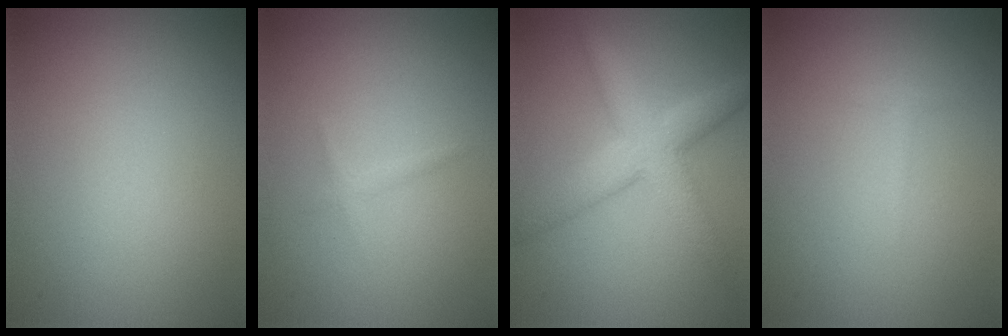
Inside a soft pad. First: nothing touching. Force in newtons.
{"total": 0.6, "press": 0.6, "slide": 0.1}
{"total": 4.8, "press": 4.8, "slide": 0.3}
{"total": 0.6, "press": 0.6, "slide": 0.0}